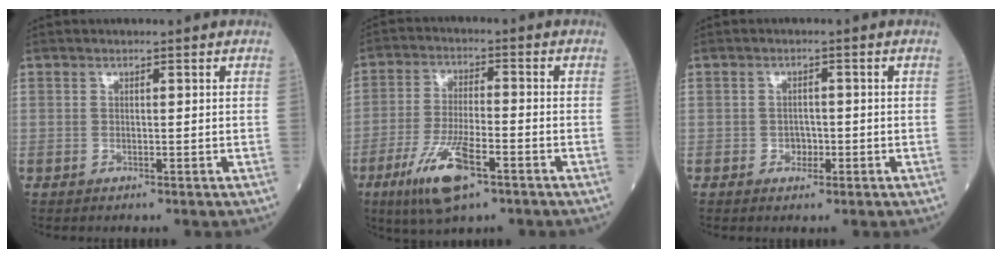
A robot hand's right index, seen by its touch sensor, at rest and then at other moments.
{"total": 10.2, "force": [-5.4, 2.3, 8.4], "torque": [-0.168, -0.018, -0.094]}
{"total": 1.8, "force": [-0.6, 1.5, 0.9], "torque": [-0.009, 0.005, -0.008]}